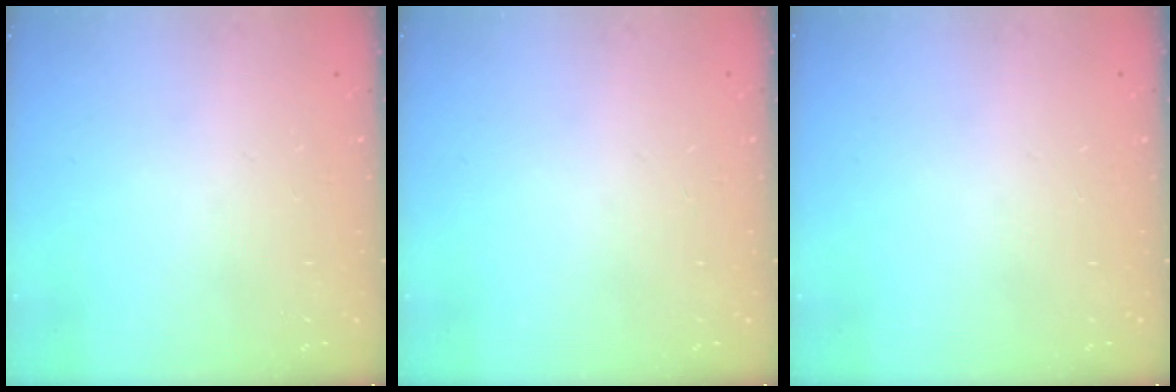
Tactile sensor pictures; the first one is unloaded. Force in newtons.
{"total": 0.0}
{"total": 0.0}